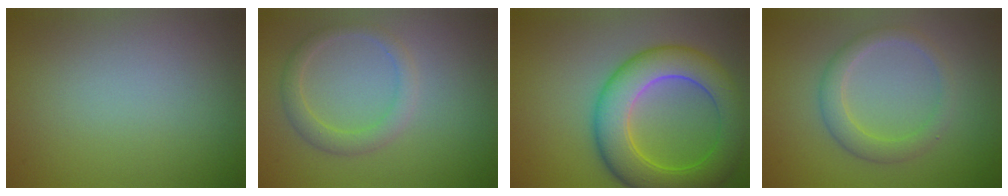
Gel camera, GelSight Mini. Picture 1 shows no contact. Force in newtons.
{"total": 2.2, "press": 2.2, "slide": 0.1}
{"total": 8.2, "press": 8.2, "slide": 0.3}
{"total": 2.8, "press": 2.8, "slide": 0.2}